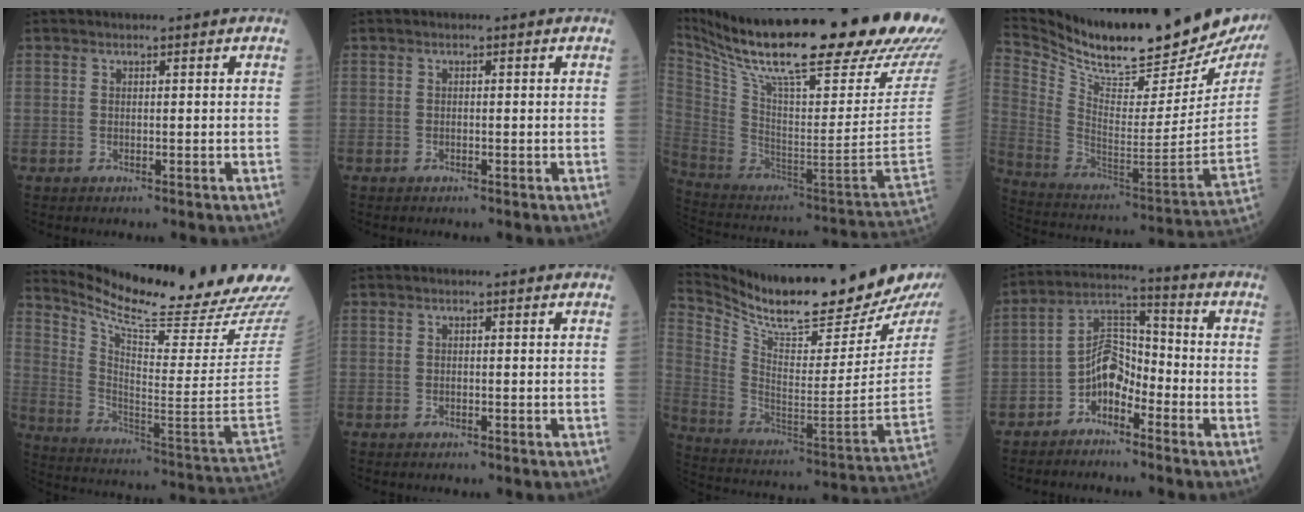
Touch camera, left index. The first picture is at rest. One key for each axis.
{"total": 0.0}
{"total": 36.6, "fx": 28.5, "fy": 3.5, "fz": 22.7, "tx": -0.365, "ty": -0.088, "tz": 0.414}
{"total": 27.2, "fx": 24.2, "fy": 2.9, "fz": 12.1, "tx": -0.226, "ty": -0.101, "tz": 0.358}
{"total": 26.7, "fx": 23.6, "fy": 0.3, "fz": 12.3, "tx": -0.214, "ty": -0.097, "tz": 0.337}
{"total": 0.0}
{"total": 24.6, "fx": 21.6, "fy": 1.7, "fz": 11.7, "tx": -0.216, "ty": -0.091, "tz": 0.329}
{"total": 6.5, "fx": -3.6, "fy": 3.4, "fz": 4.2, "tx": -0.077, "ty": 0.019, "tz": -0.075}